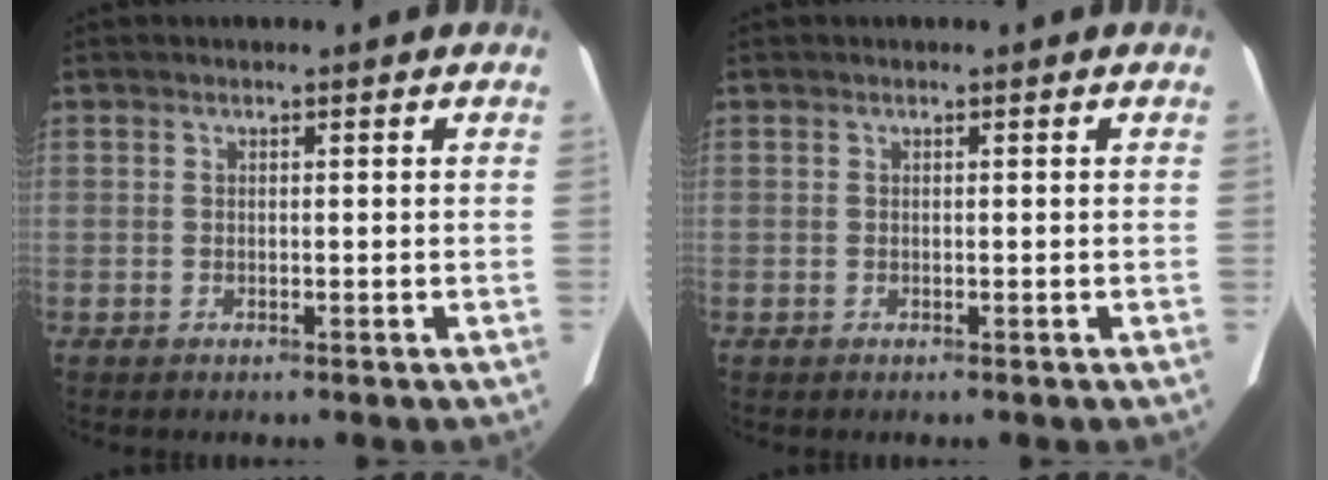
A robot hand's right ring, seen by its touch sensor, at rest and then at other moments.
{"total": 0.0}